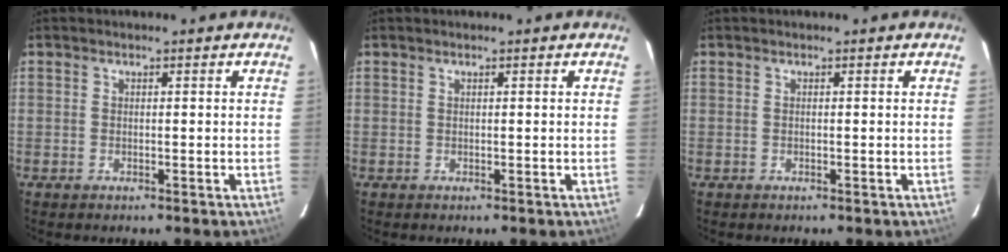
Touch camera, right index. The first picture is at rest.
{"total": 0.0}
{"total": 0.0}